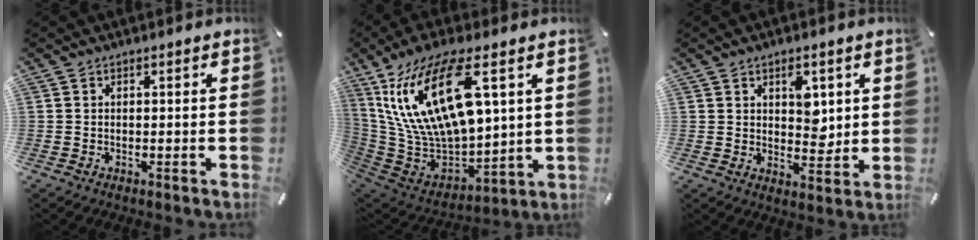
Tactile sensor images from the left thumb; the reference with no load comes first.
{"total": 23.2, "force": [9.6, 10.1, 18.5], "torque": [-0.389, -0.038, 0.159]}
{"total": 6.3, "force": [2.4, 4.3, 3.9], "torque": [-0.030, -0.017, 0.033]}